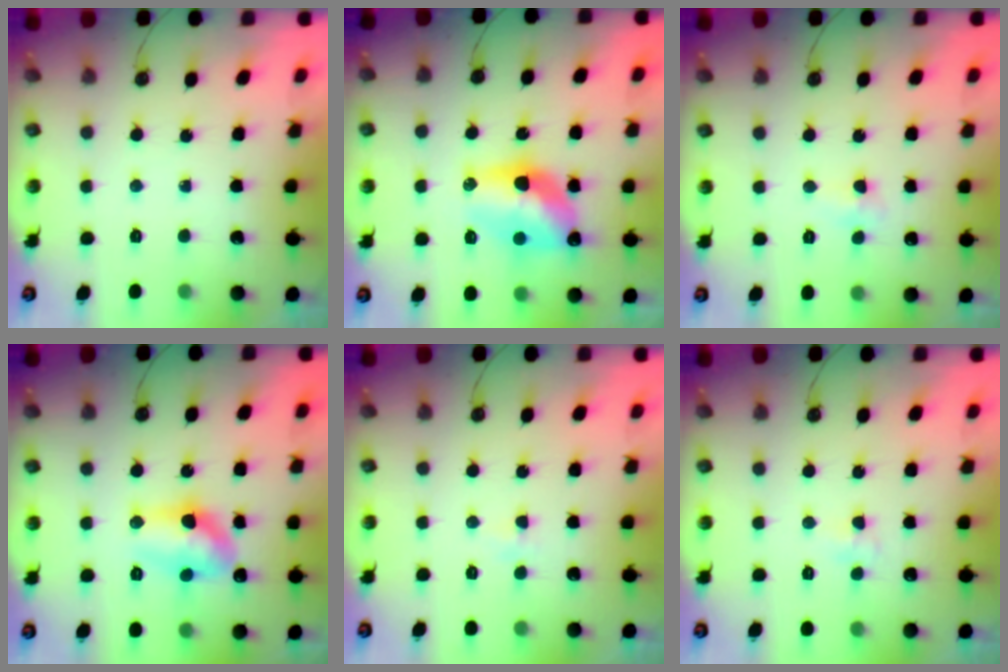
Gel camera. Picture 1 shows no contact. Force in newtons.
{"total": 11.4, "press": 11.4, "slide": 0.6}
{"total": 4.1, "press": 4.0, "slide": 0.7}
{"total": 11.8, "press": 11.7, "slide": 1.1}
{"total": 2.3, "press": 2.3, "slide": 0.4}
{"total": 3.5, "press": 3.5, "slide": 0.6}